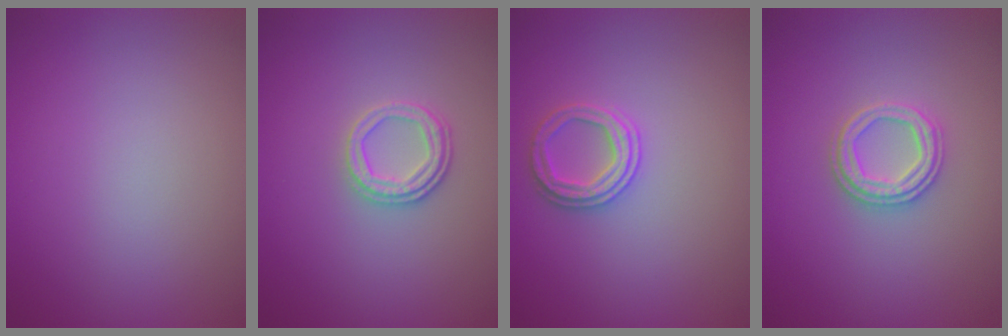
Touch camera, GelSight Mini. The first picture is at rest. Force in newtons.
{"total": 2.6, "press": 2.3, "slide": 1.1}
{"total": 2.4, "press": 2.4, "slide": 0.2}
{"total": 3.1, "press": 2.8, "slide": 1.2}